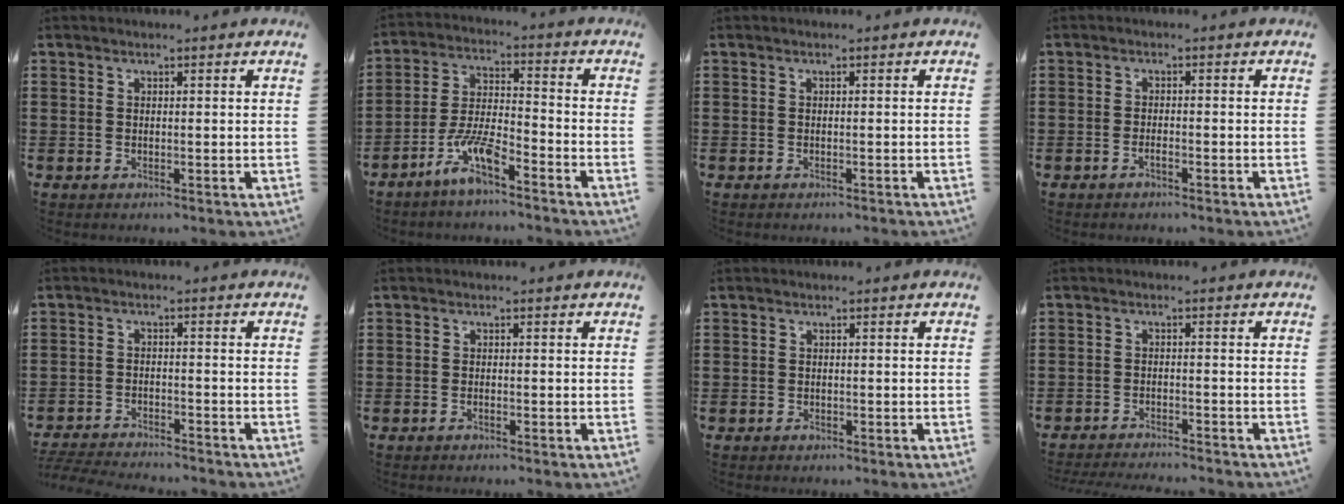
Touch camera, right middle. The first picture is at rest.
{"total": 7.3, "force": [-5.1, 1.6, 5.0], "torque": [-0.110, -0.002, -0.099]}
{"total": 0.0}
{"total": 1.3, "force": [-0.8, 0.3, 0.9], "torque": [-0.019, -0.003, -0.014]}
{"total": 3.8, "force": [-3.7, 0.1, 0.4], "torque": [-0.016, -0.003, -0.080]}
{"total": 0.7, "force": [-0.4, 0.2, 0.5], "torque": [-0.011, -0.003, -0.008]}
{"total": 0.7, "force": [-0.4, 0.6, 0.2], "torque": [-0.003, 0.002, -0.009]}
{"total": 2.4, "force": [-2.4, -0.1, 0.2], "torque": [-0.006, 0.000, -0.051]}